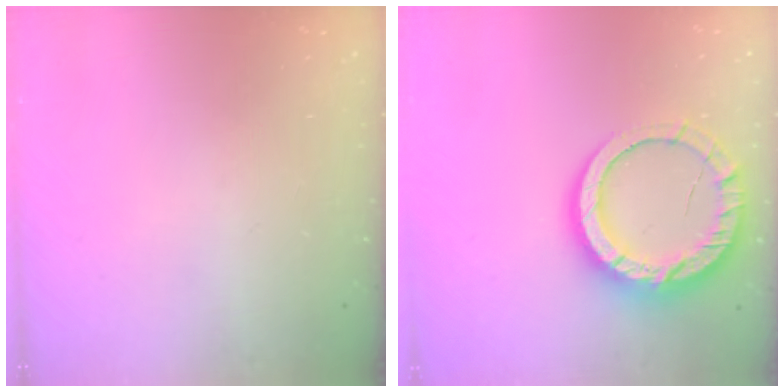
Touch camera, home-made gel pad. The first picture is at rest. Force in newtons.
{"total": 16.7, "press": 16.6, "slide": 1.4}